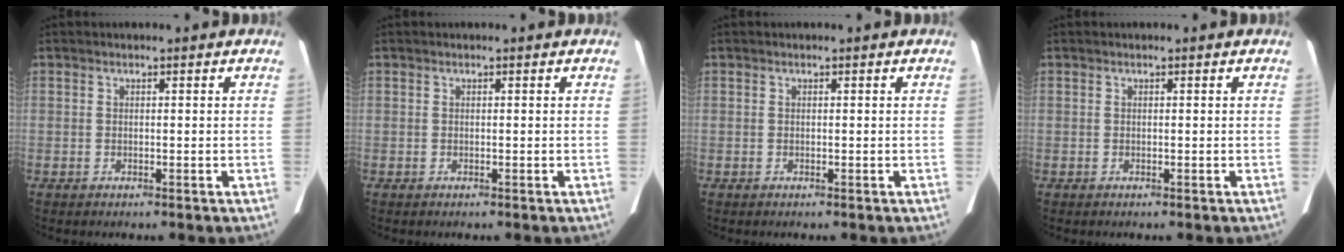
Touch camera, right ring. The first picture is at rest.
{"total": 0.0}
{"total": 0.0}
{"total": 0.0}